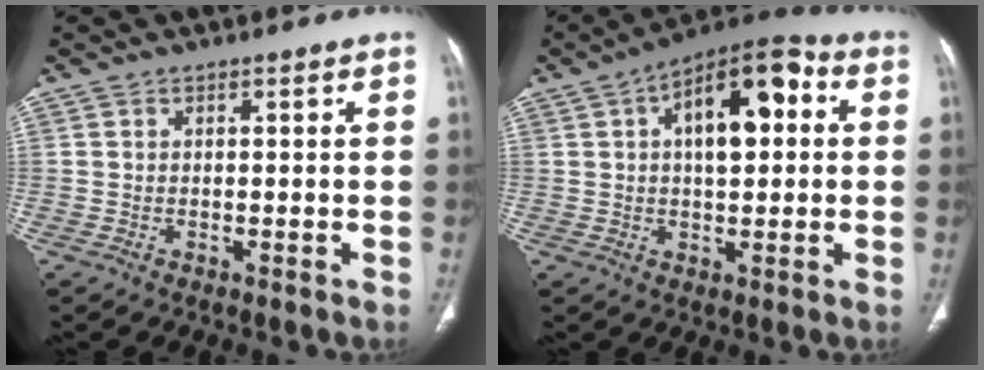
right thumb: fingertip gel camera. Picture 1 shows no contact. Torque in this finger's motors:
{"motor_torque": [2.02, 2.06, 0.11, 0.14, 0.41]}